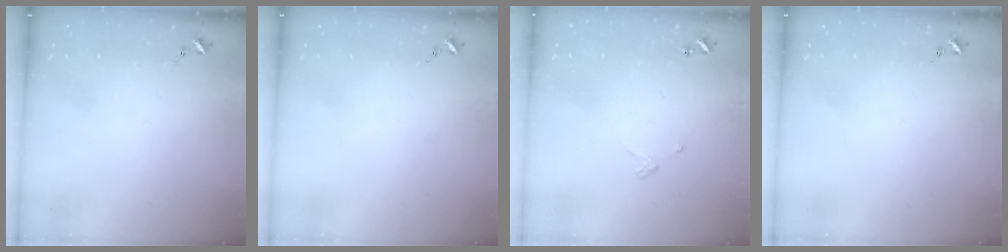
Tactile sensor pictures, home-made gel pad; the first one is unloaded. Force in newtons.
{"total": 0.0}
{"total": 2.4, "press": 2.4, "slide": 0.2}
{"total": 0.0}